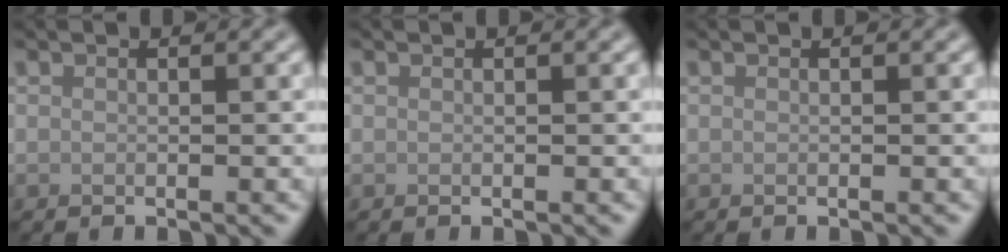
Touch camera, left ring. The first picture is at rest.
{"total": 0.0}
{"total": 0.0}